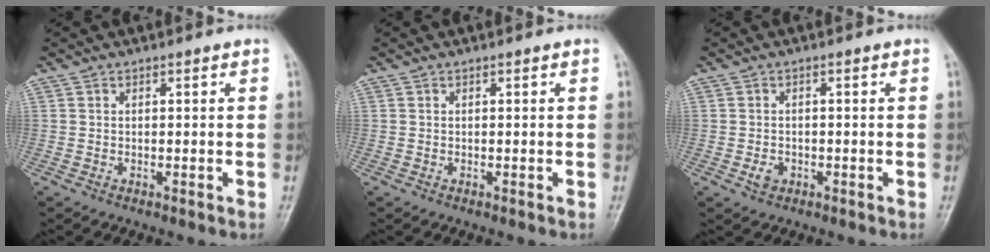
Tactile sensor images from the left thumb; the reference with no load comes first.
{"total": 0.0}
{"total": 2.1, "force": [-0.8, 1.6, 1.1], "torque": [-0.014, 0.002, -0.012]}